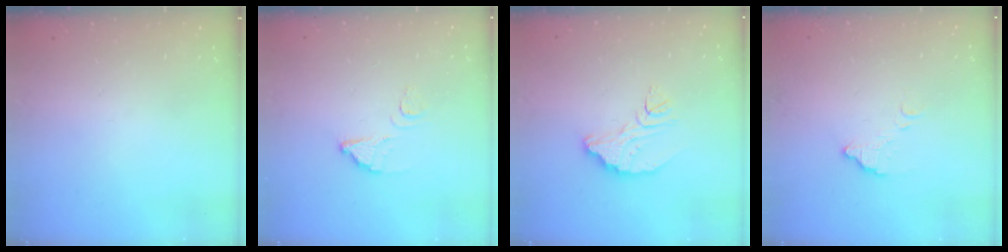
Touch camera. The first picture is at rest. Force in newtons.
{"total": 2.5, "press": 2.5, "slide": 0.2}
{"total": 8.9, "press": 8.9, "slide": 0.7}
{"total": 6.0, "press": 6.0, "slide": 0.4}